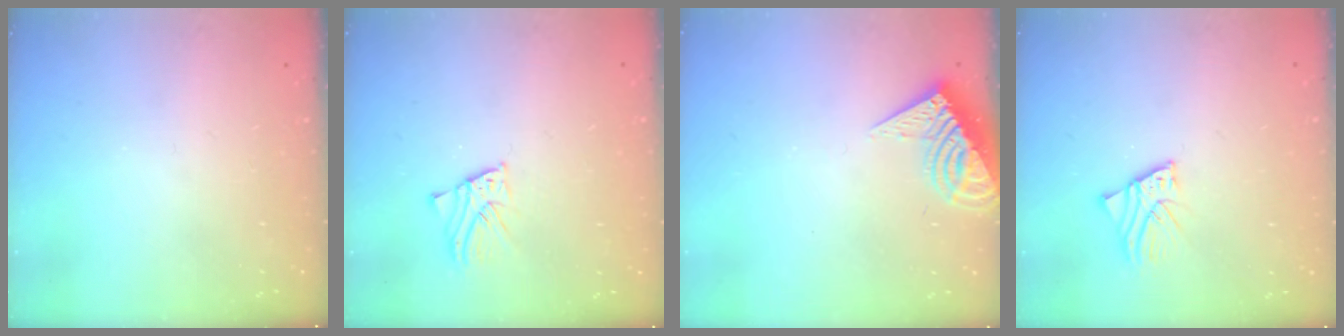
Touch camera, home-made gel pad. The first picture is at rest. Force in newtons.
{"total": 2.5, "press": 2.5, "slide": 0.2}
{"total": 10.8, "press": 10.7, "slide": 0.9}
{"total": 3.0, "press": 3.0, "slide": 0.2}